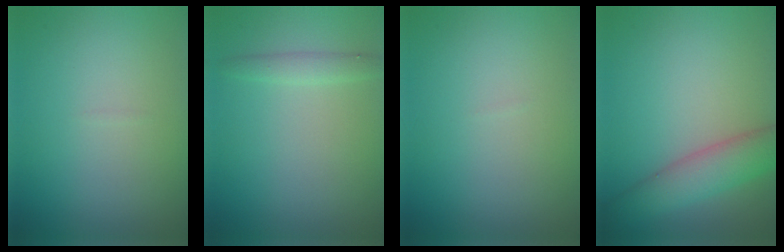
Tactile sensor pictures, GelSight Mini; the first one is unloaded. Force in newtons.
{"total": 1.3, "press": 1.3, "slide": 0.2}
{"total": 0.0}
{"total": 4.8, "press": 4.8, "slide": 0.2}